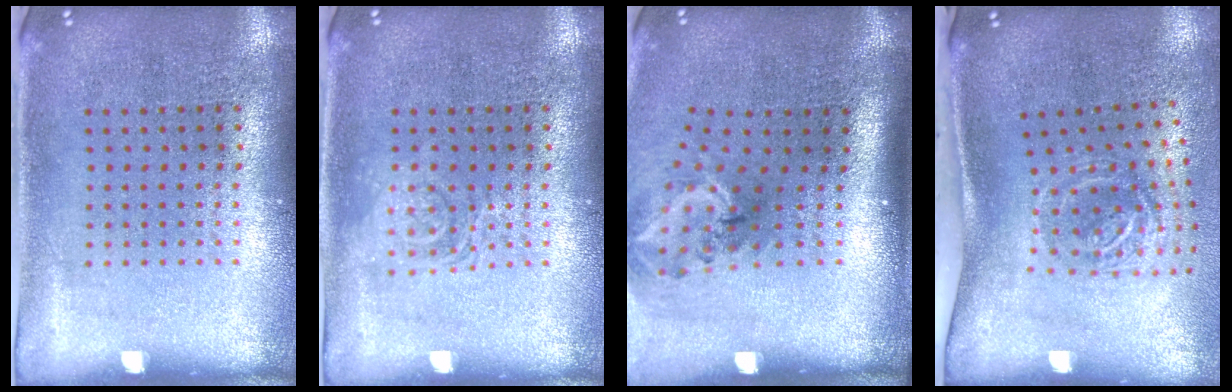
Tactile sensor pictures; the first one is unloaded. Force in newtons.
{"total": 1.9, "press": 1.9, "slide": 0.3}
{"total": 1.9, "press": 1.3, "slide": 1.5}
{"total": 2.0, "press": 1.3, "slide": 1.6}